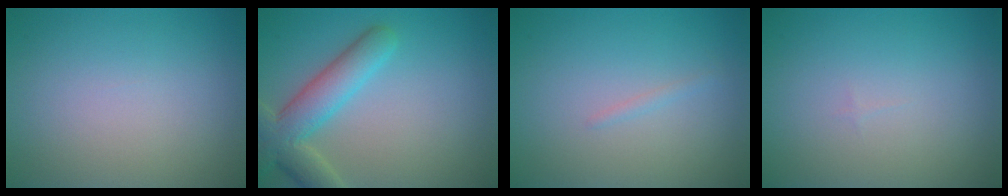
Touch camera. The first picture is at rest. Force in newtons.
{"total": 5.6, "press": 5.6, "slide": 0.4}
{"total": 0.6, "press": 0.6, "slide": 0.1}
{"total": 0.0}